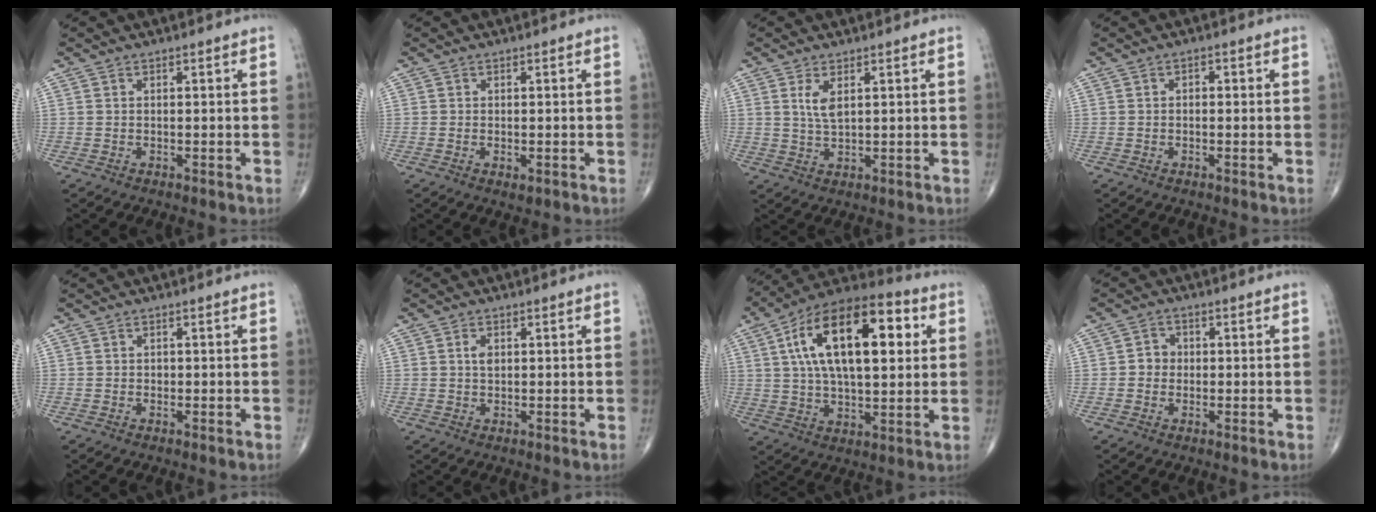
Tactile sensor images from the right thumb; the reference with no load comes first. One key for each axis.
{"total": 1.3, "fx": -0.3, "fy": 0.7, "fz": 1.0, "tx": -0.017, "ty": -0.004, "tz": -0.002}
{"total": 3.6, "fx": 1.4, "fy": 1.4, "fz": 3.1, "tx": -0.061, "ty": -0.008, "tz": 0.033}
{"total": 1.0, "fx": 0.0, "fy": 0.7, "fz": 0.7, "tx": 0.000, "ty": 0.005, "tz": -0.005}
{"total": 0.6, "fx": 0.0, "fy": 0.5, "fz": 0.3, "tx": -0.002, "ty": 0.002, "tz": -0.001}
{"total": 2.0, "fx": 0.5, "fy": 1.2, "fz": 1.5, "tx": -0.025, "ty": 0.000, "tz": 0.008}
{"total": 22.9, "fx": 5.8, "fy": 10.7, "fz": 19.4, "tx": -0.309, "ty": 0.015, "tz": 0.085}
{"total": 2.8, "fx": -0.2, "fy": 2.6, "fz": 1.1, "tx": -0.001, "ty": 0.007, "tz": -0.010}